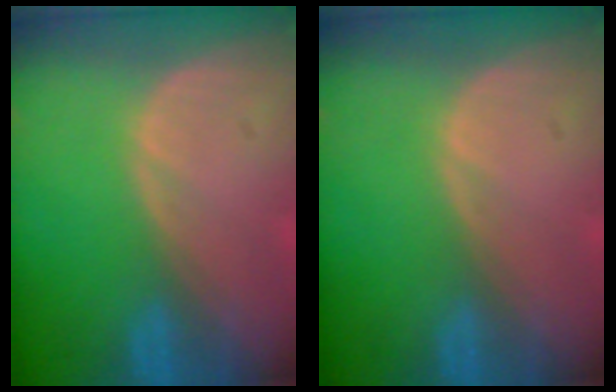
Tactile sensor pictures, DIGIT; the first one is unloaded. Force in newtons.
{"total": 0.0}